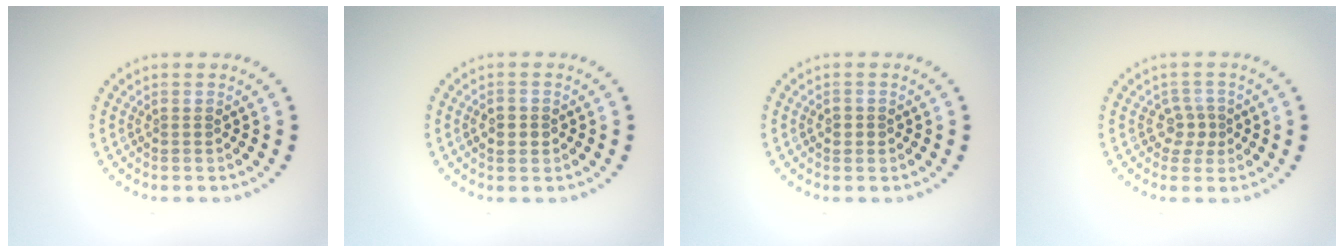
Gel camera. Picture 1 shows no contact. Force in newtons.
{"total": 2.2, "press": 2.2, "slide": 0.1}
{"total": 1.0, "press": 0.9, "slide": 0.3}
{"total": 2.0, "press": 1.5, "slide": 1.2}